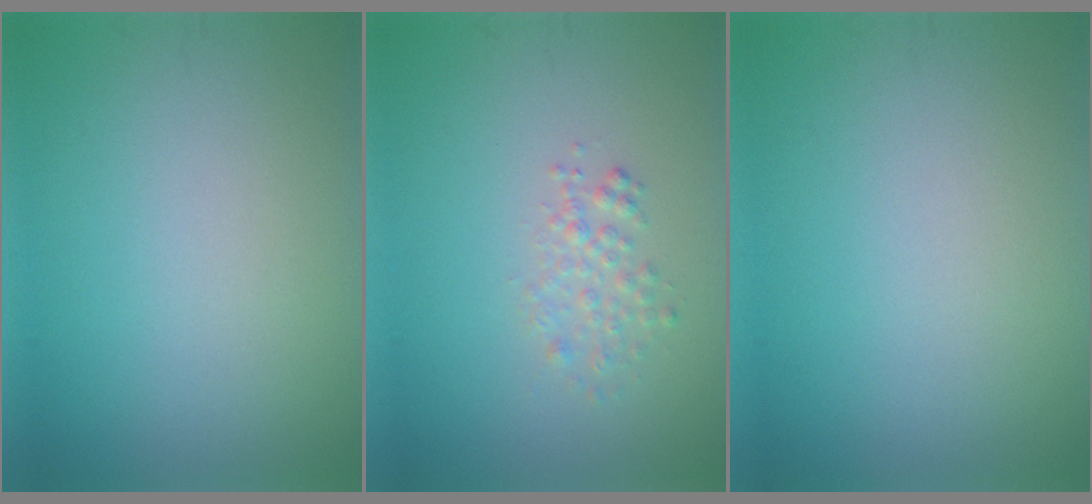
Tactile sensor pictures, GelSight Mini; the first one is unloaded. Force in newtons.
{"total": 1.6, "press": 1.6, "slide": 0.1}
{"total": 0.0}